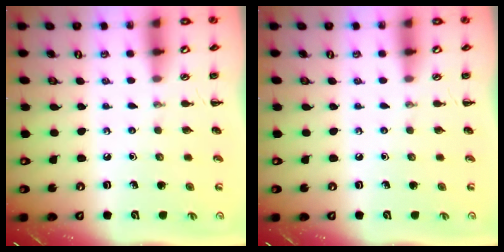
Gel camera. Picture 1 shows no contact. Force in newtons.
{"total": 0.0}